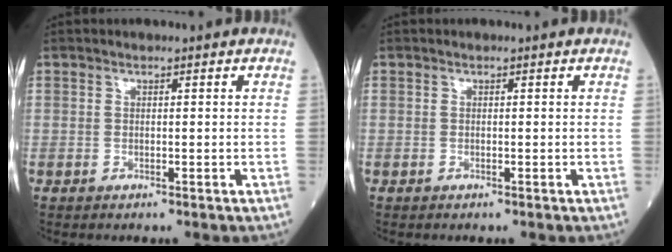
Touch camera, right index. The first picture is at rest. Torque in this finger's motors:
{"motor_torque": [0.04, 0.04, 0.02, 0.01]}